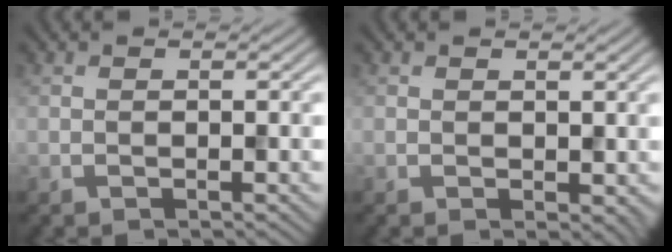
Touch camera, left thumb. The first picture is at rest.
{"total": 1.1, "force": [0.2, 0.8, 0.7], "torque": [-0.013, -0.008, 0.006]}